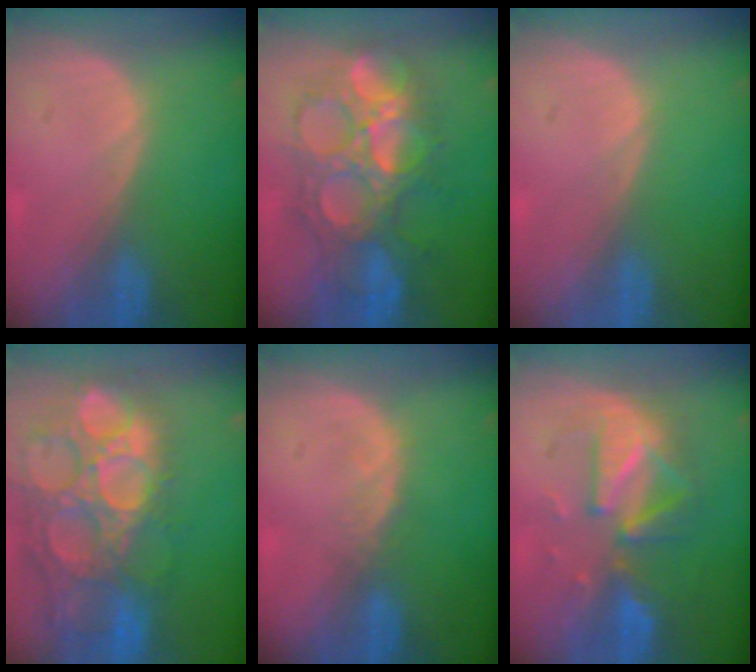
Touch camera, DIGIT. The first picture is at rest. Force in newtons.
{"total": 10.8, "press": 10.8, "slide": 0.9}
{"total": 0.0}
{"total": 15.7, "press": 12.9, "slide": 8.9}
{"total": 1.4, "press": 1.4, "slide": 0.2}
{"total": 8.4, "press": 8.4, "slide": 0.9}